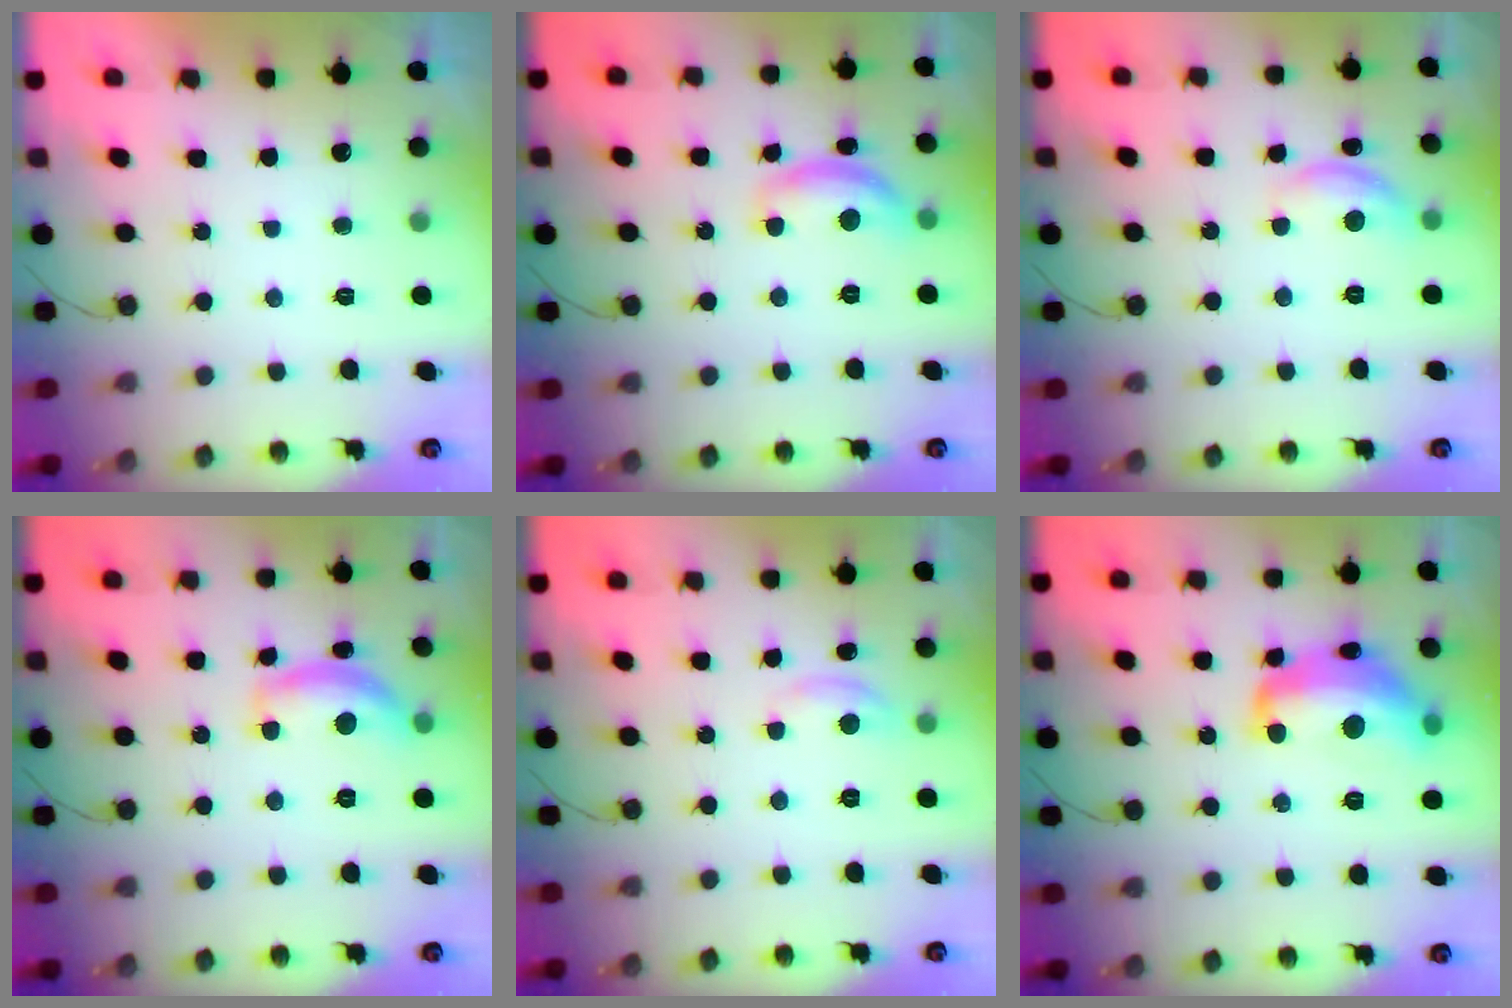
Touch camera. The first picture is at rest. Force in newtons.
{"total": 11.3, "press": 11.3, "slide": 0.8}
{"total": 9.6, "press": 9.6, "slide": 0.5}
{"total": 12.7, "press": 12.6, "slide": 0.8}
{"total": 3.9, "press": 3.9, "slide": 0.3}
{"total": 15.6, "press": 15.5, "slide": 1.0}